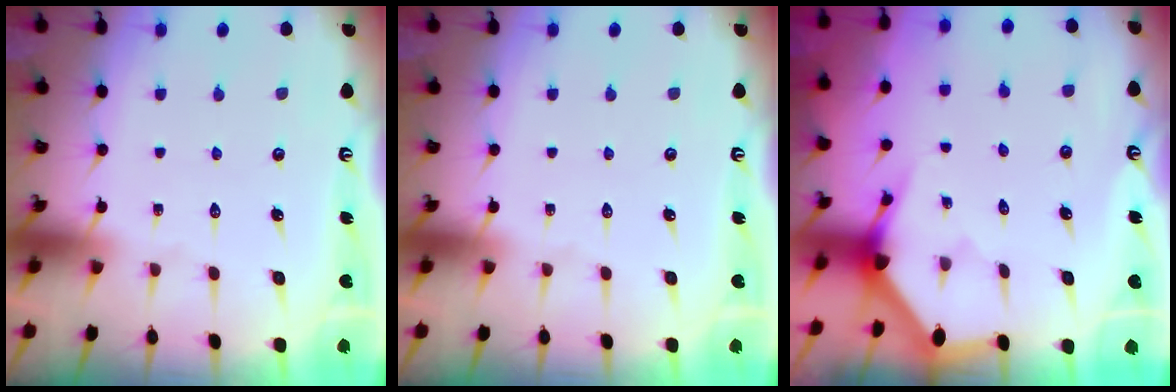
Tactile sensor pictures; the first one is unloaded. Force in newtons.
{"total": 0.0}
{"total": 3.3, "press": 3.3, "slide": 0.2}